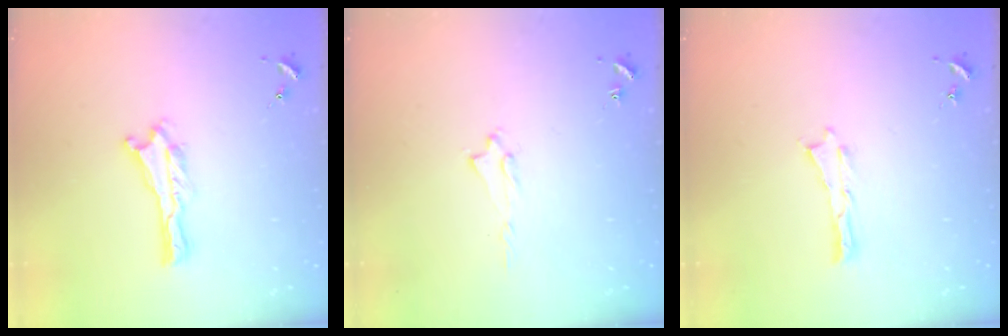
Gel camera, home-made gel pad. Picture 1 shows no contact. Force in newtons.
{"total": 1.7, "press": 1.6, "slide": 0.2}
{"total": 0.0}